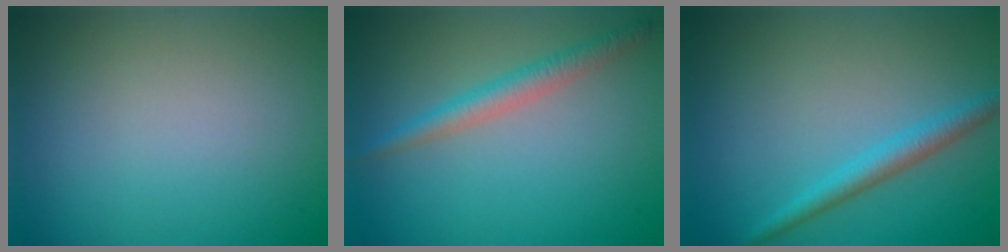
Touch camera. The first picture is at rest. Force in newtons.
{"total": 2.5, "press": 2.5, "slide": 0.1}
{"total": 2.3, "press": 2.3, "slide": 0.1}